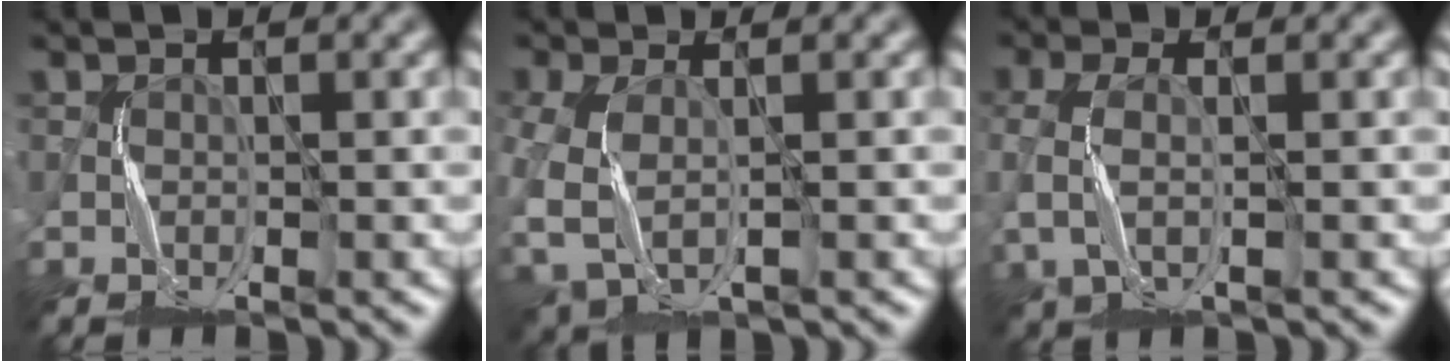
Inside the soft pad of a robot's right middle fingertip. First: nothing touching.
{"total": 4.2, "force": [-1.4, 2.7, 3.0], "torque": [-0.092, -0.012, -0.027]}
{"total": 2.5, "force": [-0.2, 1.2, 2.2], "torque": [-0.065, 0.000, -0.006]}